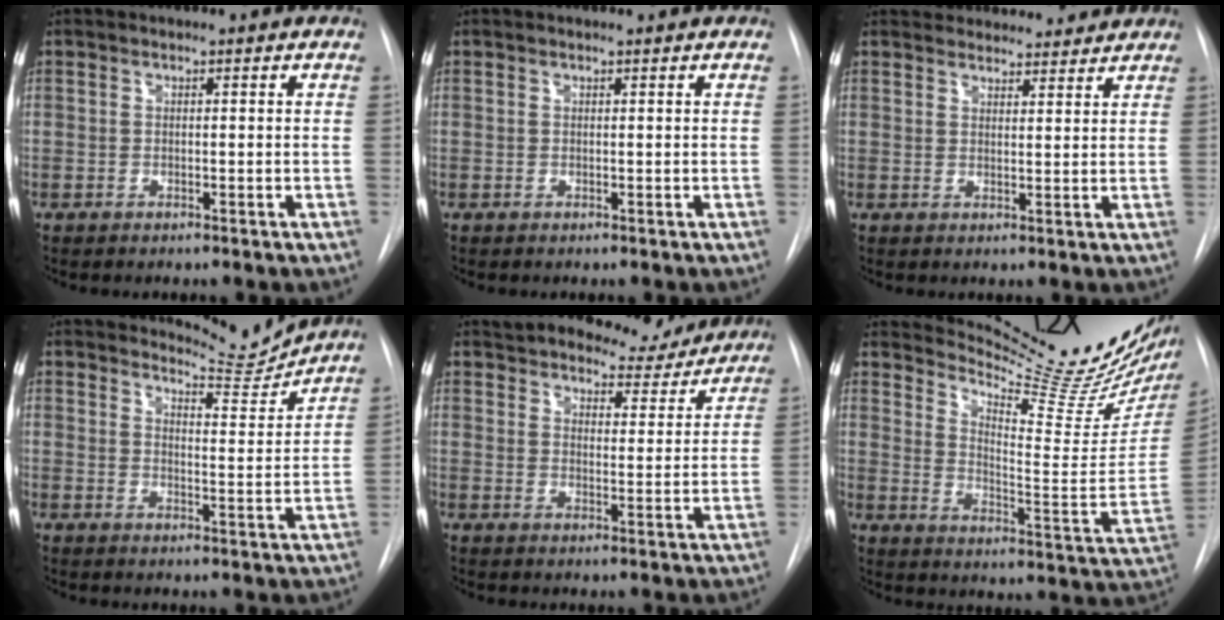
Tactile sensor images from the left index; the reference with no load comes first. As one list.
[{"total": 0.0}, {"total": 10.3, "force": [9.9, 2.6, 1.6], "torque": [-0.007, 0.020, 0.126]}, {"total": 5.7, "force": [5.6, -0.7, -1.2], "torque": [0.007, -0.034, 0.081]}, {"total": 9.0, "force": [8.4, 2.8, 1.7], "torque": [-0.014, -0.006, 0.111]}, {"total": 22.9, "force": [20.7, 2.8, 9.6], "torque": [-0.137, -0.108, 0.266]}]